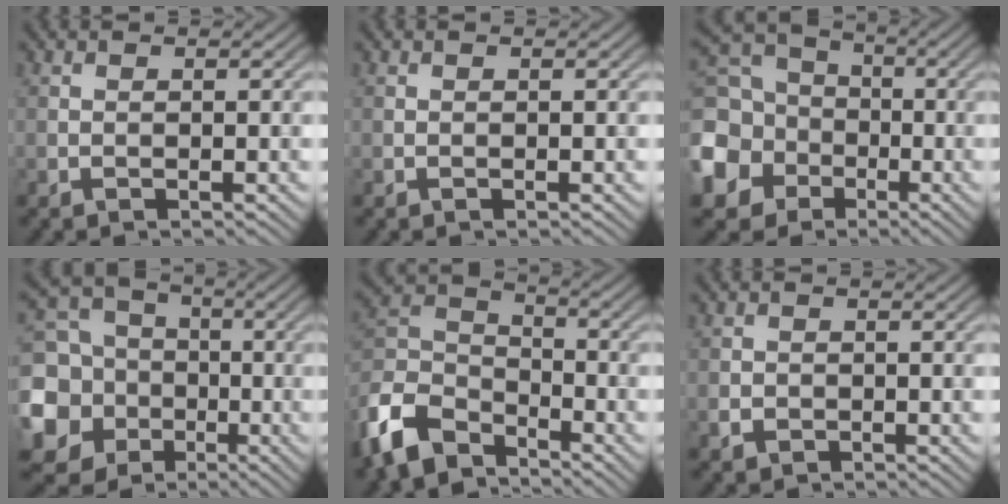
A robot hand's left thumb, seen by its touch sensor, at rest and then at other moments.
{"total": 0.0}
{"total": 13.0, "force": [-3.0, 11.4, 5.4], "torque": [-0.193, -0.028, -0.080]}
{"total": 15.0, "force": [-2.4, 13.7, 5.6], "torque": [-0.216, -0.021, -0.064]}
{"total": 10.7, "force": [-7.4, 5.4, 5.6], "torque": [-0.138, -0.009, -0.168]}
{"total": 1.2, "force": [-0.5, 1.0, 0.4], "torque": [-0.007, -0.004, -0.012]}